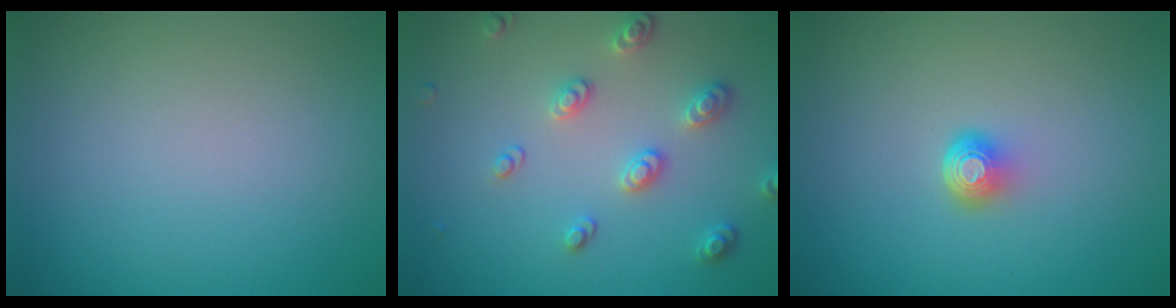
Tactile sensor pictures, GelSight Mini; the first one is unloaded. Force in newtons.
{"total": 2.9, "press": 2.7, "slide": 1.0}
{"total": 2.0, "press": 1.3, "slide": 1.6}